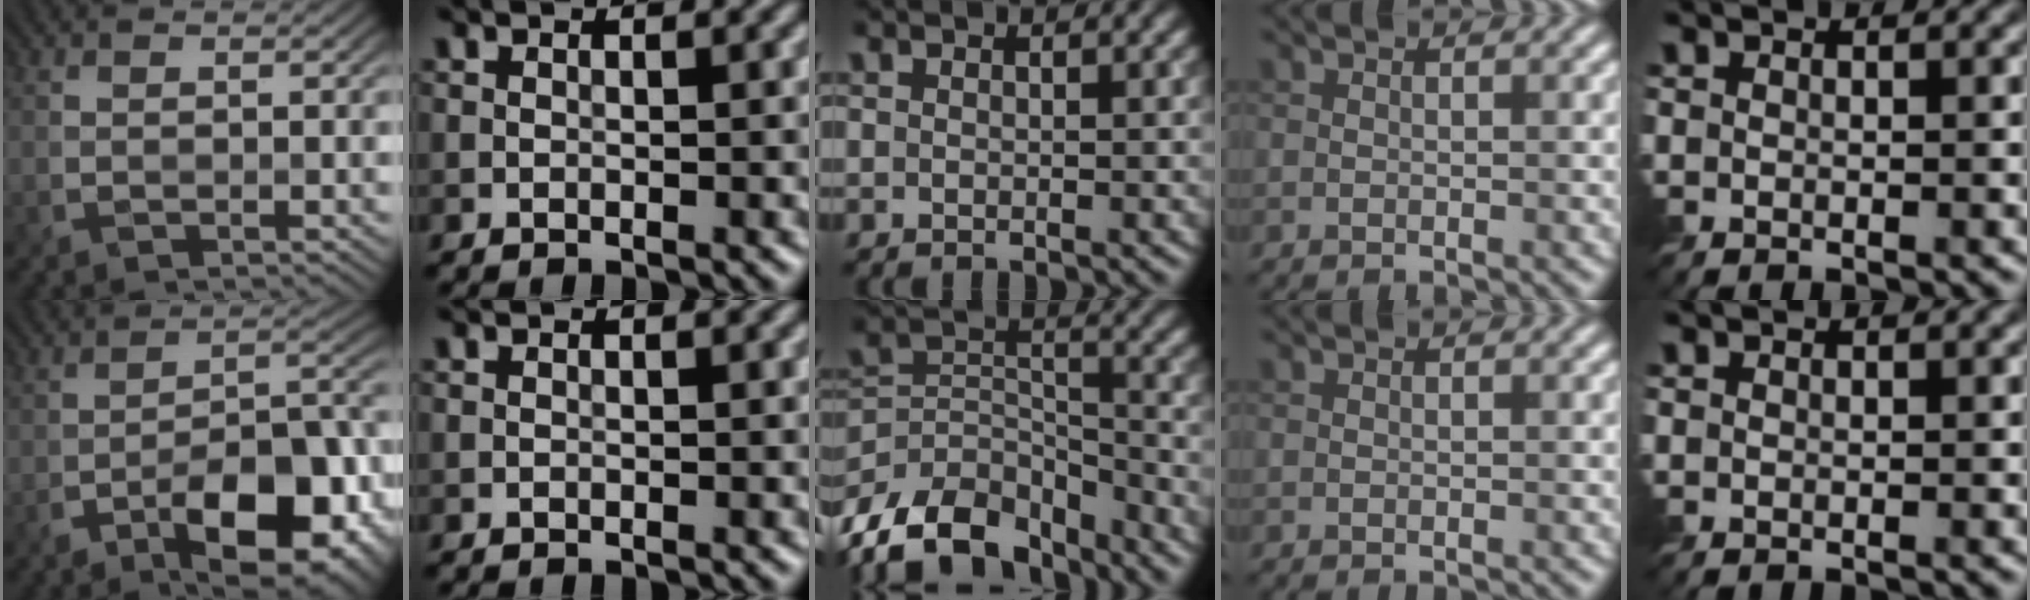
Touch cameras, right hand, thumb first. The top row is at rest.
{"thumb": {"total": 13.7, "force": [-7.1, 5.8, 10.2], "torque": [-0.151, -0.001, -0.115]}, "middle": {"total": 12.0, "force": [-9.3, 5.8, 4.8], "torque": [-0.089, -0.003, -0.159]}}